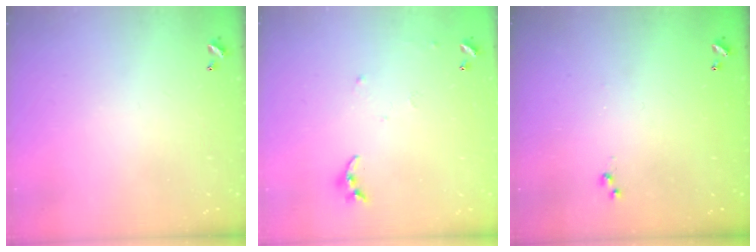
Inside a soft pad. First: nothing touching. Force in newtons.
{"total": 5.7, "press": 5.6, "slide": 0.6}
{"total": 3.0, "press": 3.0, "slide": 0.4}